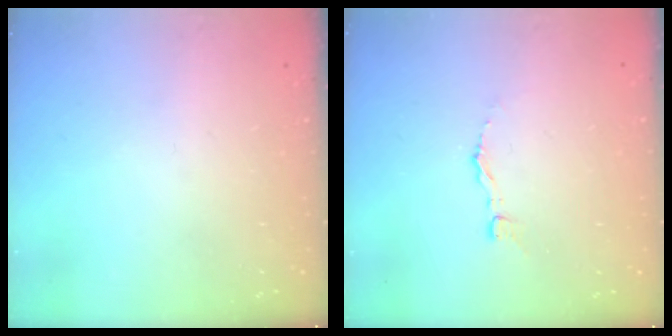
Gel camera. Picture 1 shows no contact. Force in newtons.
{"total": 3.3, "press": 3.3, "slide": 0.2}